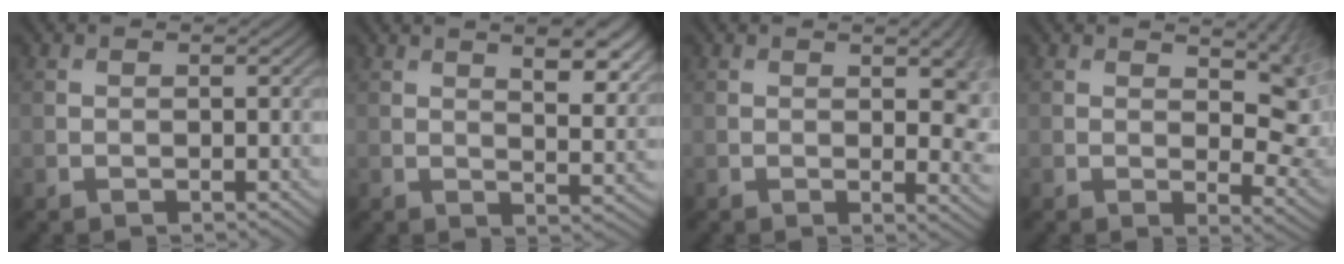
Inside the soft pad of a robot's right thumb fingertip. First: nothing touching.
{"total": 8.2, "force": [4.5, 2.9, 6.2], "torque": [-0.087, 0.005, 0.064]}
{"total": 6.3, "force": [0.8, 2.5, 5.7], "torque": [-0.070, -0.008, 0.018]}
{"total": 7.8, "force": [3.3, 3.4, 6.1], "torque": [-0.079, -0.006, 0.058]}